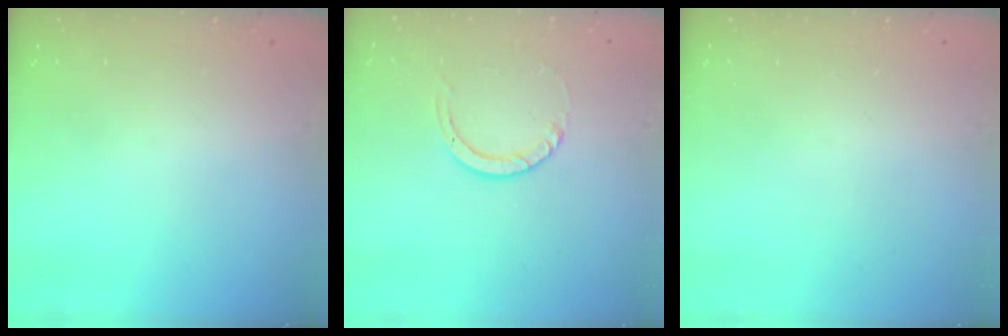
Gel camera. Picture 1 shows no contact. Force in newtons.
{"total": 3.0, "press": 3.0, "slide": 0.3}
{"total": 0.0}